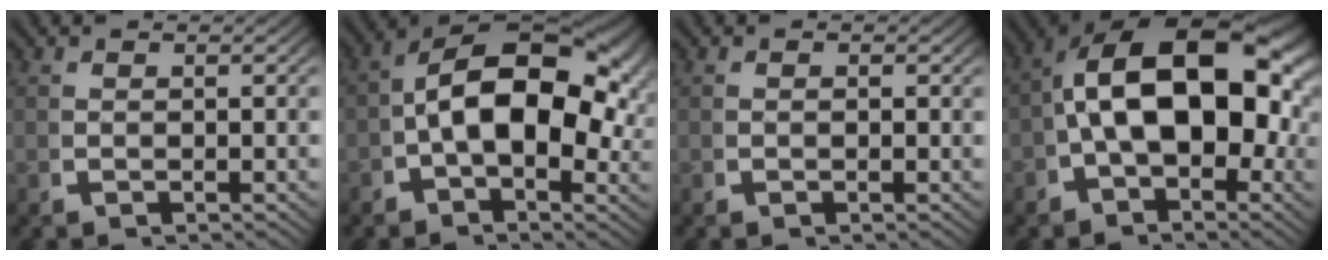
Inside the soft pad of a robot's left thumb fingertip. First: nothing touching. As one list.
[{"total": 14.9, "force": [0.5, 9.1, 11.8], "torque": [-0.174, -0.021, 0.002]}, {"total": 0.0}, {"total": 16.9, "force": [0.2, 10.7, 13.0], "torque": [-0.193, -0.031, 0.006]}]